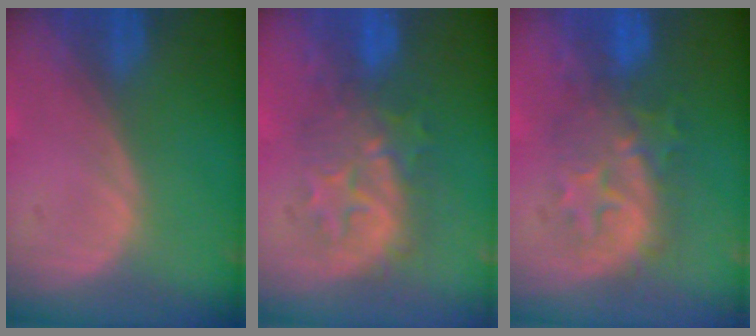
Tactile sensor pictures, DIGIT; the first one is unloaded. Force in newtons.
{"total": 8.2, "press": 8.2, "slide": 0.9}
{"total": 8.4, "press": 8.2, "slide": 1.4}